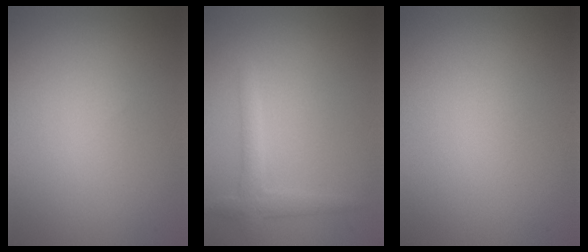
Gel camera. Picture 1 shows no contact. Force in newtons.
{"total": 2.1, "press": 2.1, "slide": 0.1}
{"total": 0.0}